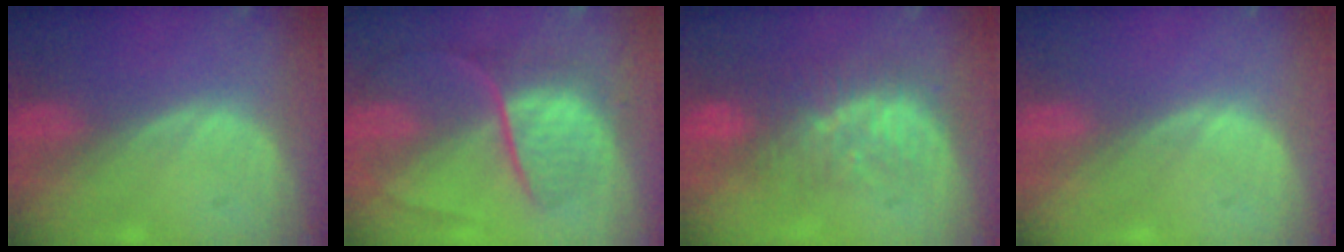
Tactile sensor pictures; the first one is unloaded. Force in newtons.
{"total": 9.2, "press": 7.6, "slide": 5.2}
{"total": 8.3, "press": 7.7, "slide": 3.0}
{"total": 0.0}